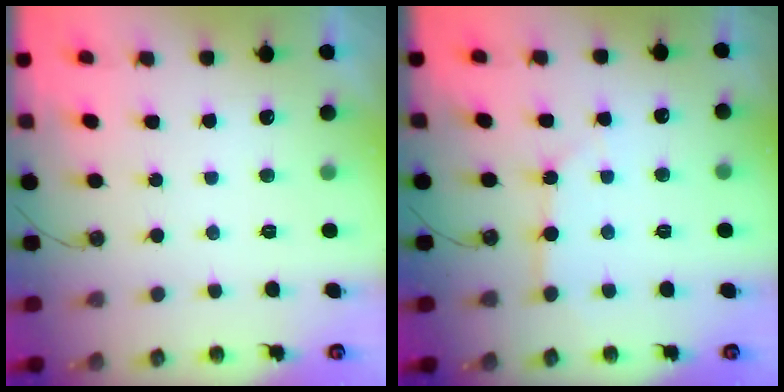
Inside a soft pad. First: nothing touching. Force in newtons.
{"total": 2.6, "press": 2.6, "slide": 0.3}